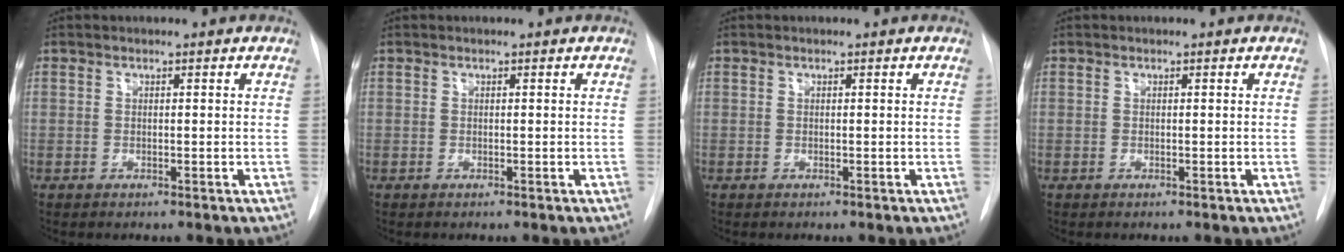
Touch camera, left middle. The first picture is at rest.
{"total": 0.0}
{"total": 0.0}
{"total": 0.0}